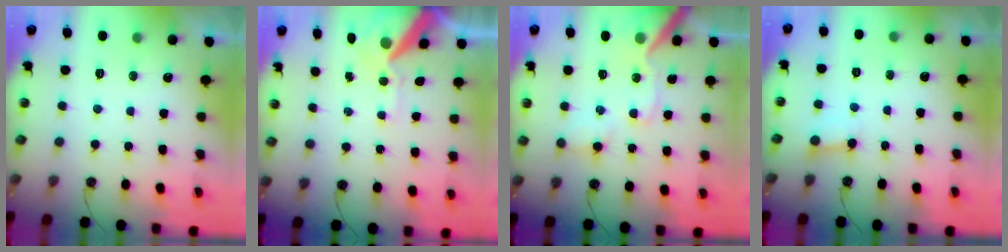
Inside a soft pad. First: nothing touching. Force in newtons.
{"total": 11.7, "press": 11.6, "slide": 1.5}
{"total": 13.6, "press": 13.5, "slide": 1.7}
{"total": 2.6, "press": 2.6, "slide": 0.3}